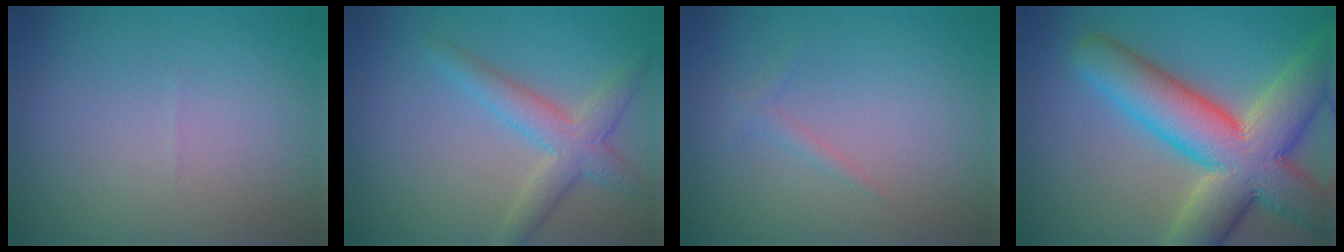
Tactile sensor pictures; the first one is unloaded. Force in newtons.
{"total": 3.6, "press": 3.5, "slide": 0.3}
{"total": 0.9, "press": 0.9, "slide": 0.0}
{"total": 11.8, "press": 11.7, "slide": 1.3}